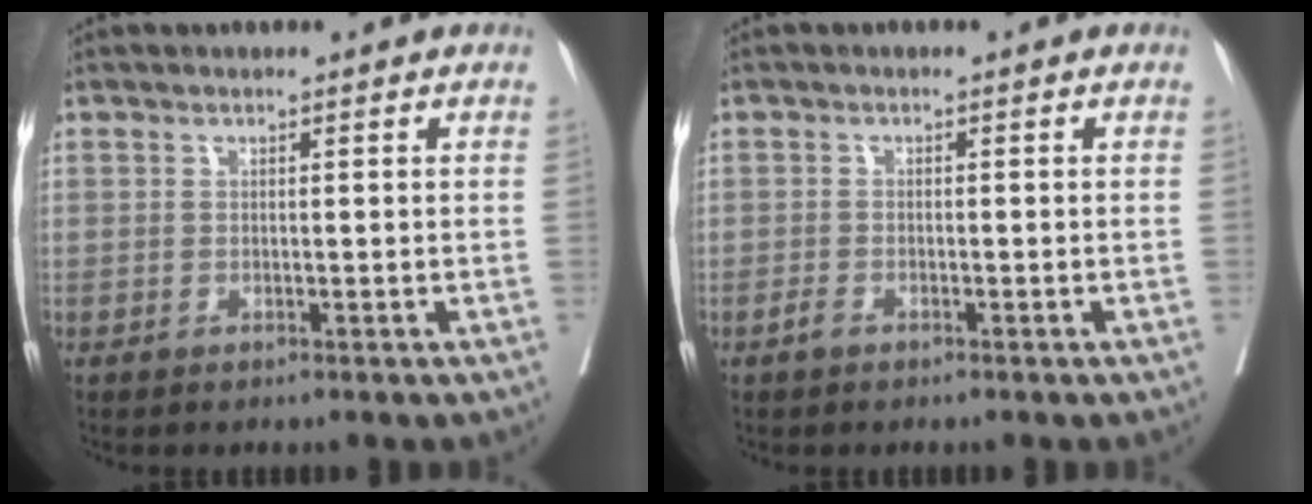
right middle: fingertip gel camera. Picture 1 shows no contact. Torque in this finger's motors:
{"motor_torque": [-0.01, 0.04, -0.03, 0.00]}